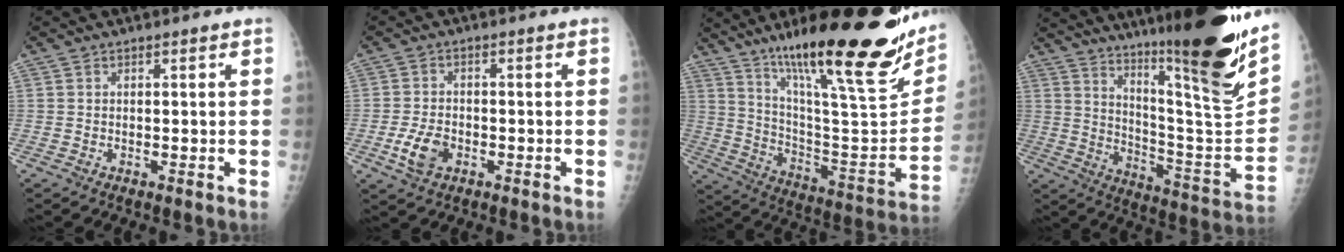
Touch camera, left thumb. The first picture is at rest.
{"total": 5.4, "force": [-1.9, 3.6, 3.6], "torque": [-0.068, 0.005, -0.036]}
{"total": 30.9, "force": [20.1, 5.6, 22.8], "torque": [-0.330, -0.077, 0.325]}
{"total": 27.7, "force": [18.8, 2.8, 20.1], "torque": [-0.289, -0.113, 0.290]}